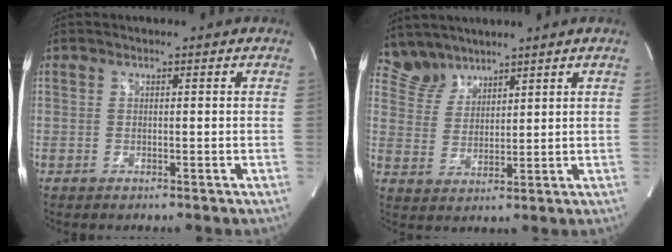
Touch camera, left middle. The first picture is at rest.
{"total": 4.8, "force": [4.5, 1.8, -0.3], "torque": [0.003, 0.009, 0.104]}